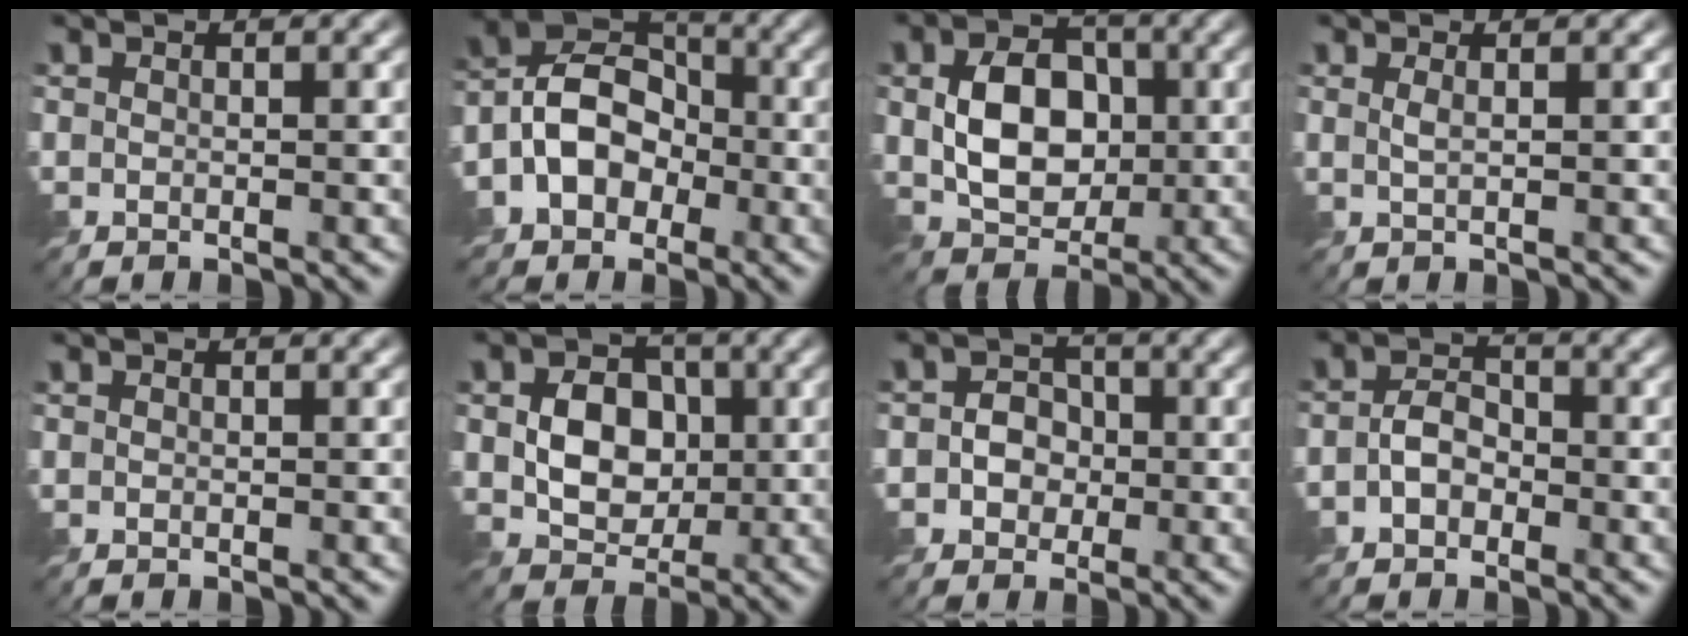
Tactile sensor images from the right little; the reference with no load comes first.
{"total": 6.7, "force": [-2.0, 5.2, 3.7], "torque": [-0.047, 0.014, -0.052]}
{"total": 6.4, "force": [0.2, 4.6, 4.4], "torque": [-0.083, -0.002, 0.007]}
{"total": 1.0, "force": [0.3, 0.3, 0.9], "torque": [-0.017, 0.003, 0.004]}
{"total": 0.0}
{"total": 5.1, "force": [0.1, 4.0, 3.2], "torque": [-0.059, -0.002, -0.001]}
{"total": 3.0, "force": [-0.4, 2.7, 1.2], "torque": [-0.002, 0.004, -0.020]}
{"total": 2.5, "force": [-0.9, 1.7, 1.5], "torque": [-0.030, 0.006, -0.023]}